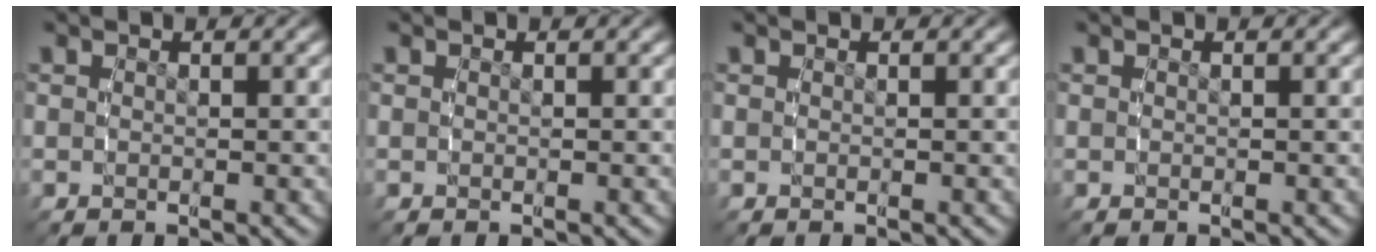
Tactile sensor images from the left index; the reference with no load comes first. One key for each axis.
{"total": 0.0}
{"total": 0.0}
{"total": 0.0}